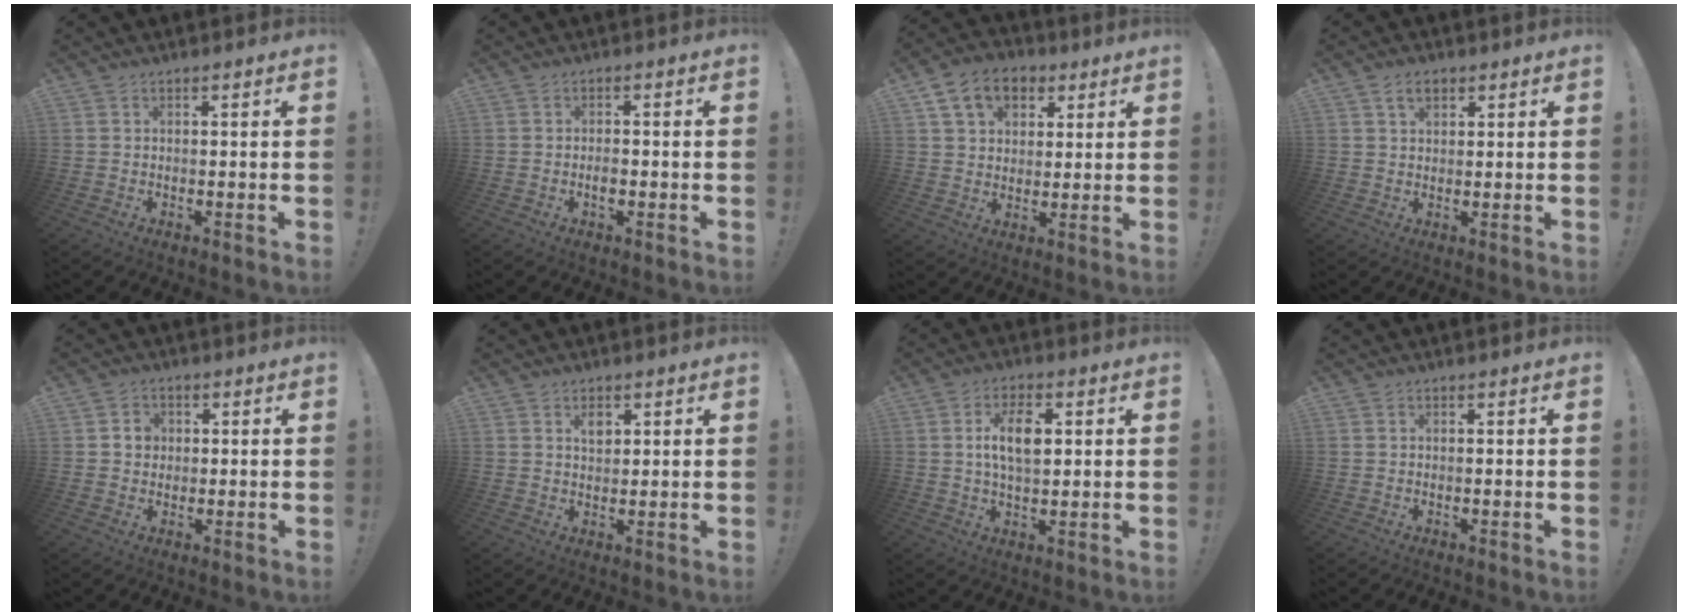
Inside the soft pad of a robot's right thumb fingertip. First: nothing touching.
{"total": 2.0, "force": [-0.8, 0.9, 1.6], "torque": [-0.020, 0.001, -0.015]}
{"total": 11.9, "force": [5.5, 8.6, 6.2], "torque": [-0.092, -0.013, 0.106]}
{"total": 4.1, "force": [2.2, 2.5, 2.5], "torque": [-0.033, -0.003, 0.037]}
{"total": 3.5, "force": [0.3, 3.2, 1.4], "torque": [-0.010, -0.001, 0.001]}
{"total": 3.2, "force": [1.6, 2.0, 1.8], "torque": [-0.012, -0.010, 0.023]}
{"total": 9.5, "force": [1.8, 4.9, 7.9], "torque": [-0.128, 0.000, 0.026]}
{"total": 0.0}